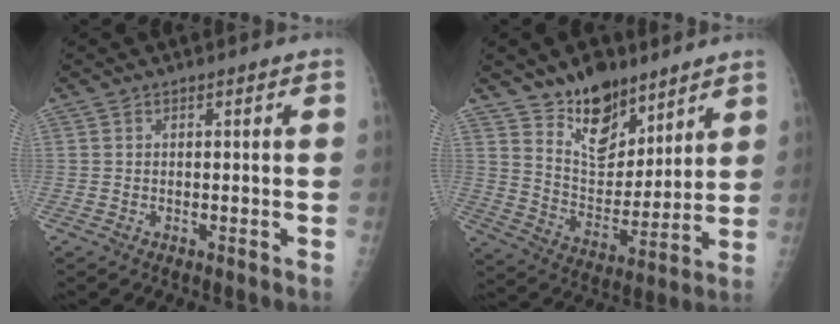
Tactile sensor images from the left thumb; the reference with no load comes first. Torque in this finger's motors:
{"motor_torque": [0.61, 0.70, 0.04, -0.20, 0.12]}